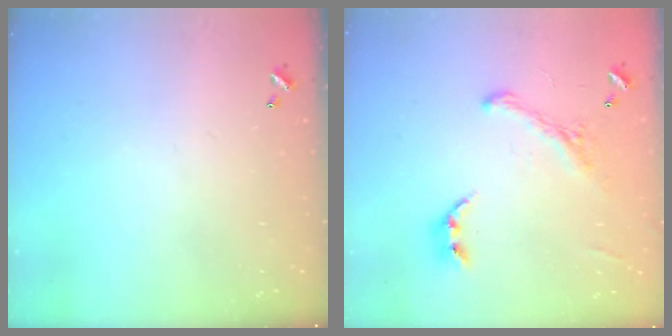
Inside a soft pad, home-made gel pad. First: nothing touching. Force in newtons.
{"total": 2.9, "press": 2.7, "slide": 1.2}